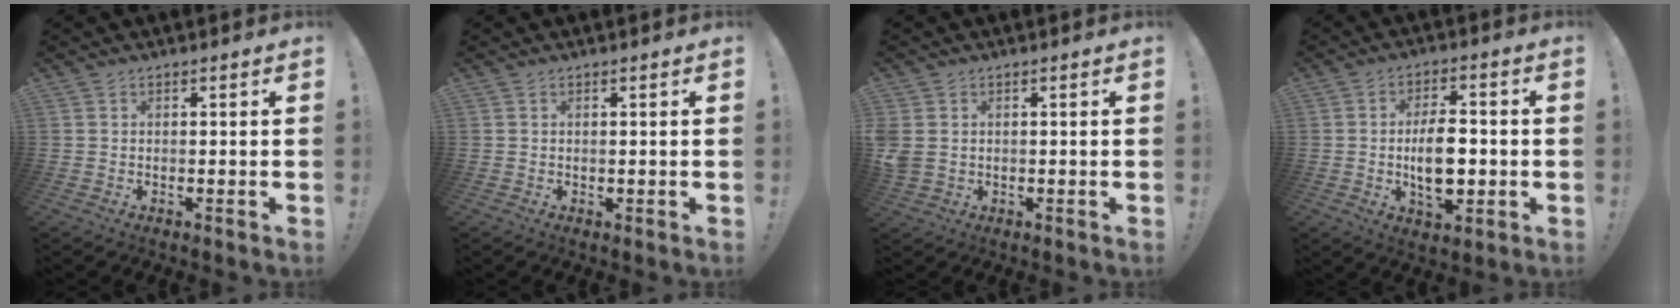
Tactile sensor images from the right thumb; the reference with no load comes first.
{"total": 0.5, "force": [0.4, 0.3, 0.1], "torque": [-0.002, 0.000, 0.008]}
{"total": 4.1, "force": [0.7, 3.2, 2.5], "torque": [-0.052, -0.002, 0.016]}
{"total": 11.5, "force": [-1.3, 6.3, 9.6], "torque": [-0.159, -0.003, -0.025]}